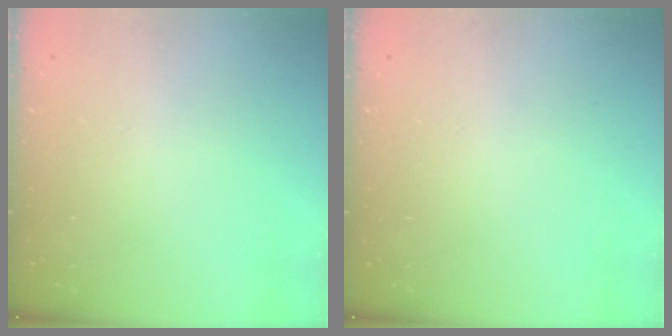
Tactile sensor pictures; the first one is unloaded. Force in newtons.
{"total": 0.0}